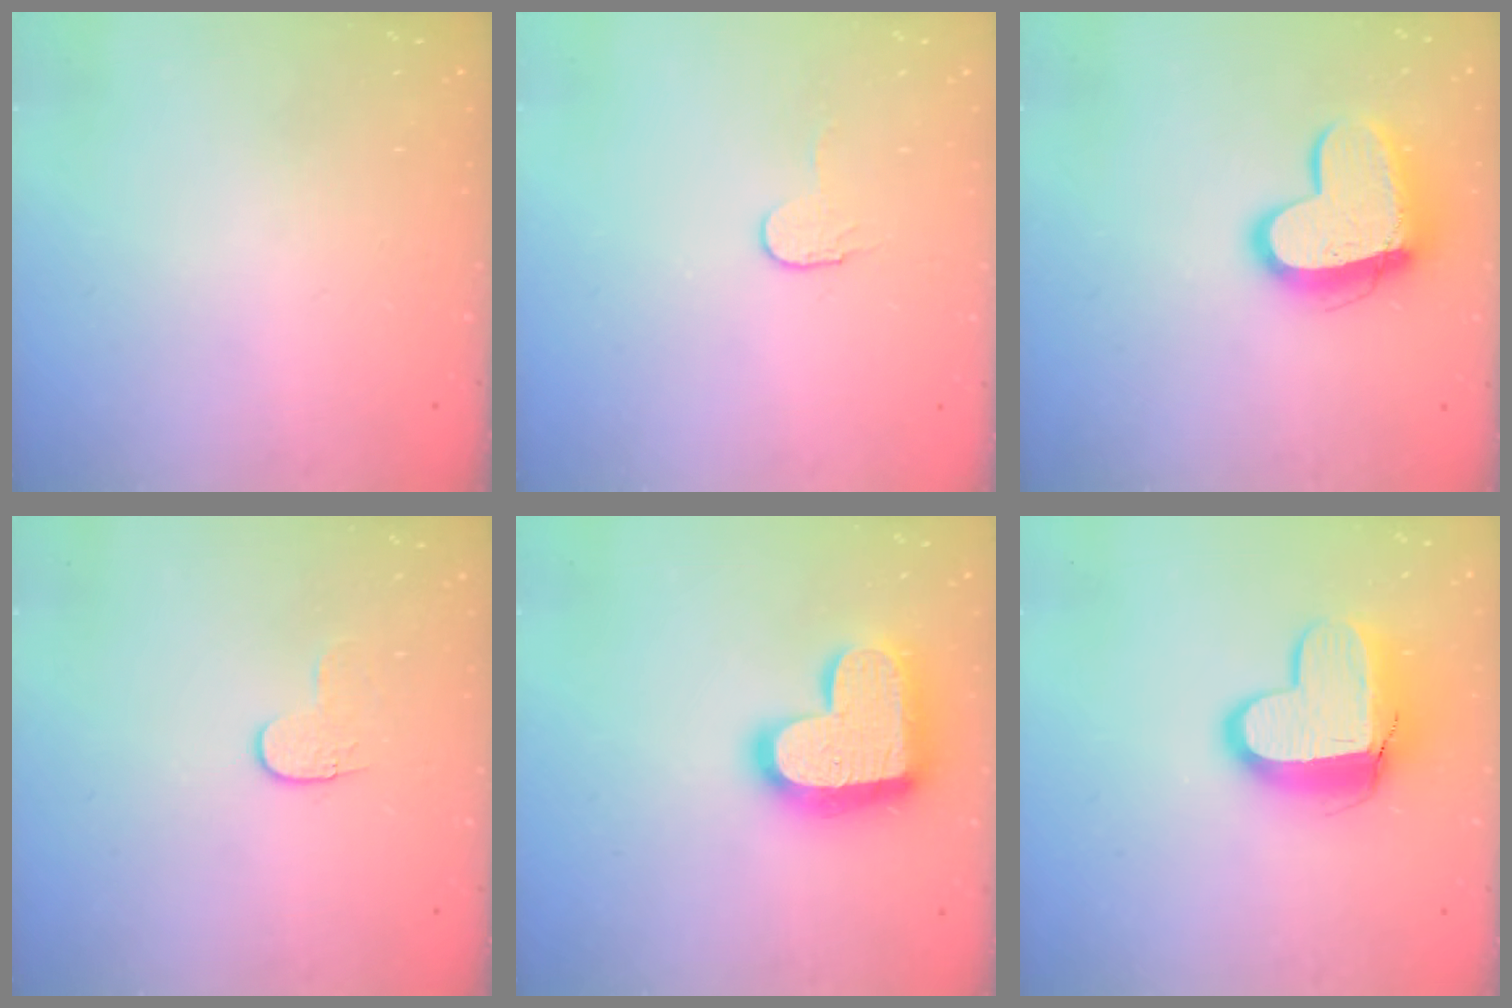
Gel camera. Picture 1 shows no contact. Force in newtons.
{"total": 3.5, "press": 3.5, "slide": 0.2}
{"total": 14.7, "press": 14.7, "slide": 1.3}
{"total": 4.0, "press": 3.9, "slide": 0.5}
{"total": 19.2, "press": 19.2, "slide": 1.3}
{"total": 12.3, "press": 12.2, "slide": 1.3}